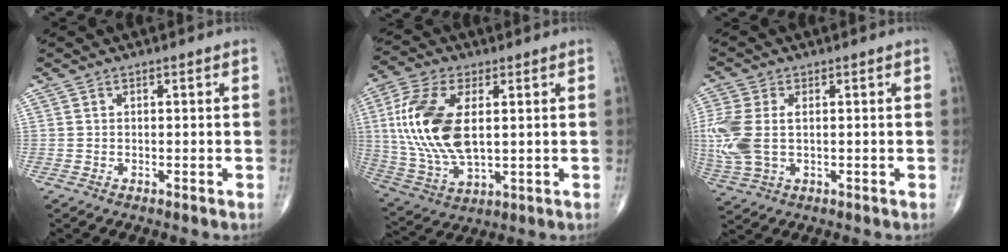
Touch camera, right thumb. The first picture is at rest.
{"total": 17.5, "force": [2.5, 9.0, 14.8], "torque": [-0.317, -0.008, 0.054]}
{"total": 10.4, "force": [0.4, 6.2, 8.3], "torque": [-0.224, 0.004, 0.015]}